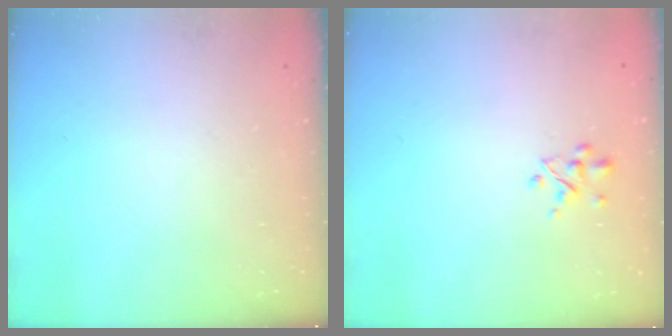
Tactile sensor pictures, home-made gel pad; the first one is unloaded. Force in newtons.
{"total": 2.3, "press": 2.3, "slide": 0.3}